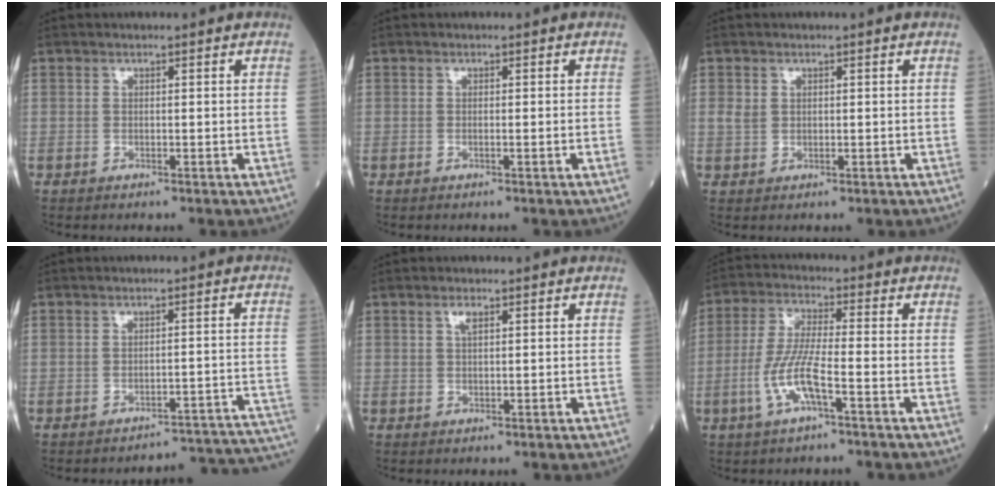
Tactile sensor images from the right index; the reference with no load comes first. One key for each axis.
{"total": 0.6, "fx": -0.3, "fy": -0.2, "fz": 0.5, "tx": -0.007, "ty": 0.000, "tz": -0.005}
{"total": 1.6, "fx": 0.5, "fy": 1.4, "fz": 0.8, "tx": -0.020, "ty": 0.009, "tz": 0.012}
{"total": 13.8, "fx": -13.8, "fy": -0.2, "fz": 0.7, "tx": 0.030, "ty": 0.021, "tz": -0.151}
{"total": 1.4, "fx": 0.7, "fy": 0.3, "fz": 1.1, "tx": -0.023, "ty": 0.002, "tz": 0.013}
{"total": 7.6, "fx": -2.9, "fy": 0.7, "fz": 7.0, "tx": -0.150, "ty": 0.001, "tz": -0.059}